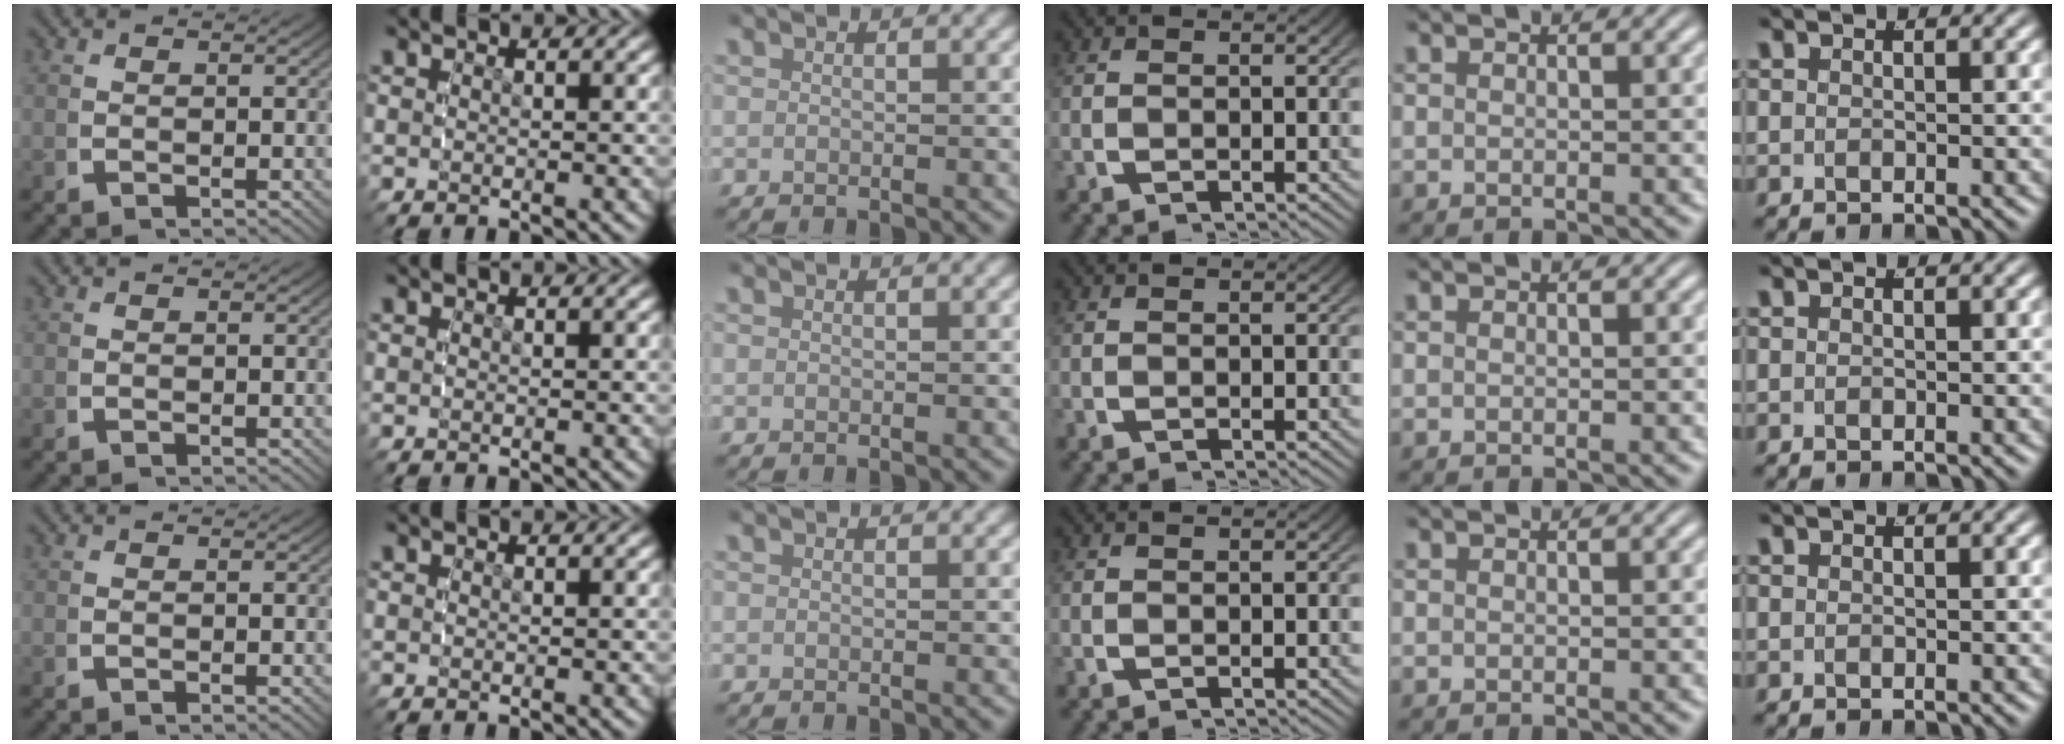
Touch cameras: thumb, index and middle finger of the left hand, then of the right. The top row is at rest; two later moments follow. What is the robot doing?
{"motion": "reach", "object": "bottle cap"}